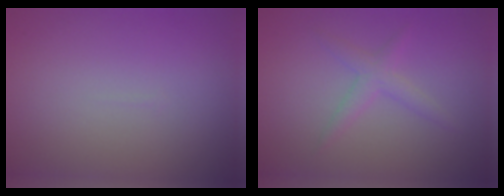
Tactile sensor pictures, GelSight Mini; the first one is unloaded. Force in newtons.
{"total": 1.8, "press": 1.8, "slide": 0.1}